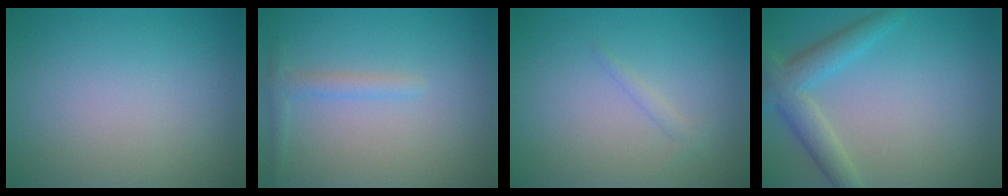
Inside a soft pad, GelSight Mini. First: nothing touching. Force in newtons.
{"total": 1.4, "press": 1.4, "slide": 0.1}
{"total": 0.9, "press": 0.9, "slide": 0.0}
{"total": 4.0, "press": 4.0, "slide": 0.2}